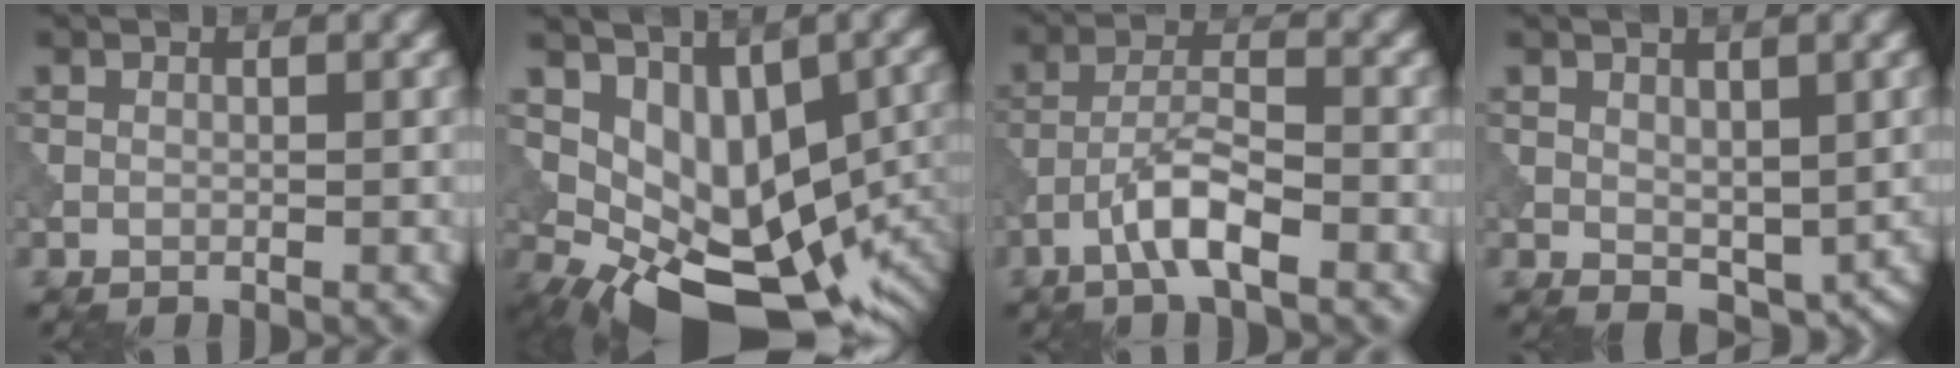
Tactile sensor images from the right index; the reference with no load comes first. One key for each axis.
{"total": 10.1, "fx": -0.5, "fy": 5.7, "fz": 8.3, "tx": -0.133, "ty": -0.014, "tz": 0.011}
{"total": 4.4, "fx": -2.4, "fy": 1.0, "fz": 3.6, "tx": -0.067, "ty": 0.011, "tz": -0.054}
{"total": 3.0, "fx": 0.6, "fy": 1.9, "fz": 2.2, "tx": -0.038, "ty": -0.008, "tz": 0.018}